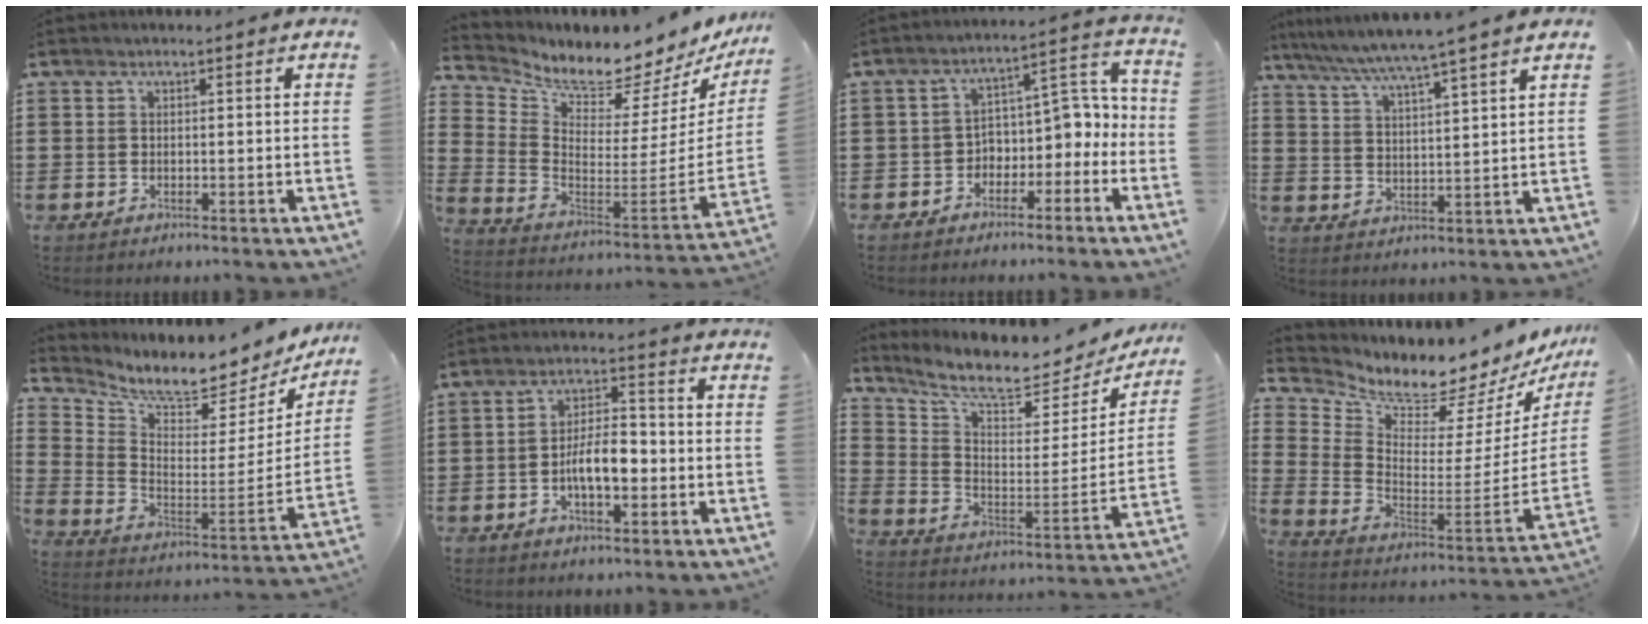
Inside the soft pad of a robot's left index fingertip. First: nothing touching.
{"total": 4.9, "force": [4.7, 0.2, 1.3], "torque": [-0.043, -0.072, 0.069]}
{"total": 3.7, "force": [-2.4, 2.6, 0.9], "torque": [-0.028, -0.005, -0.058]}
{"total": 5.5, "force": [4.8, -1.3, 2.5], "torque": [-0.067, -0.031, 0.078]}
{"total": 5.8, "force": [5.2, 0.8, 2.4], "torque": [-0.061, -0.063, 0.079]}
{"total": 6.6, "force": [-1.9, 2.7, 5.7], "torque": [-0.105, 0.004, -0.041]}
{"total": 7.8, "force": [6.6, 1.9, 3.6], "torque": [-0.103, -0.045, 0.112]}
{"total": 5.3, "force": [5.2, 0.3, 1.1], "torque": [-0.052, -0.069, 0.081]}